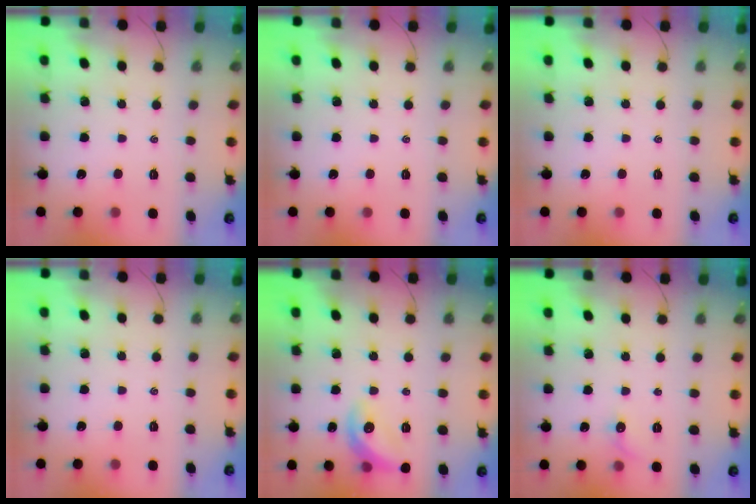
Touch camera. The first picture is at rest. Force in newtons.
{"total": 0.0}
{"total": 0.0}
{"total": 0.0}
{"total": 11.1, "press": 11.1, "slide": 0.4}
{"total": 4.4, "press": 4.2, "slide": 1.2}